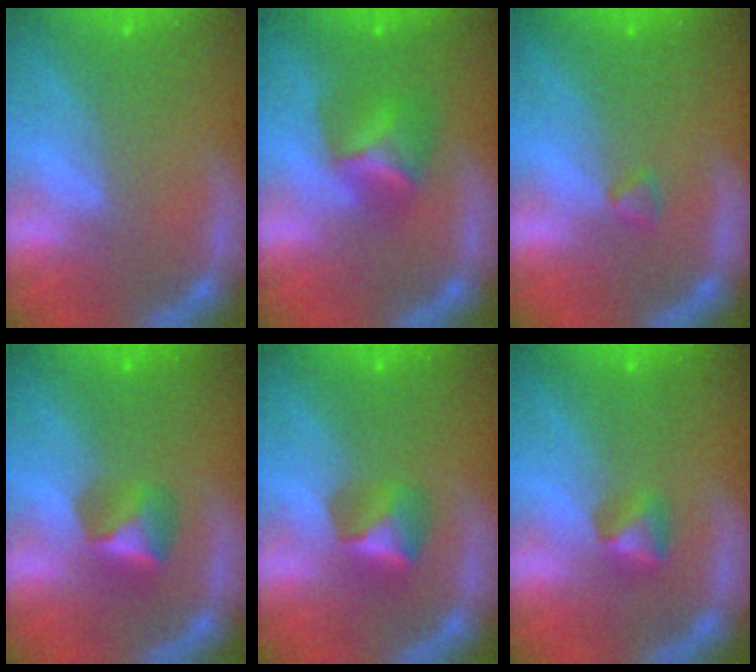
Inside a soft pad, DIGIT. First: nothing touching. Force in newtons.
{"total": 4.0}
{"total": 0.9}
{"total": 2.9}
{"total": 2.9}
{"total": 1.9}